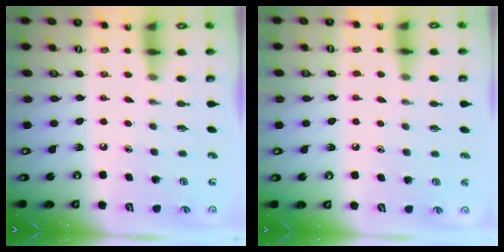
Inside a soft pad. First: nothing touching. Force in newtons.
{"total": 5.0, "press": 5.0, "slide": 0.6}